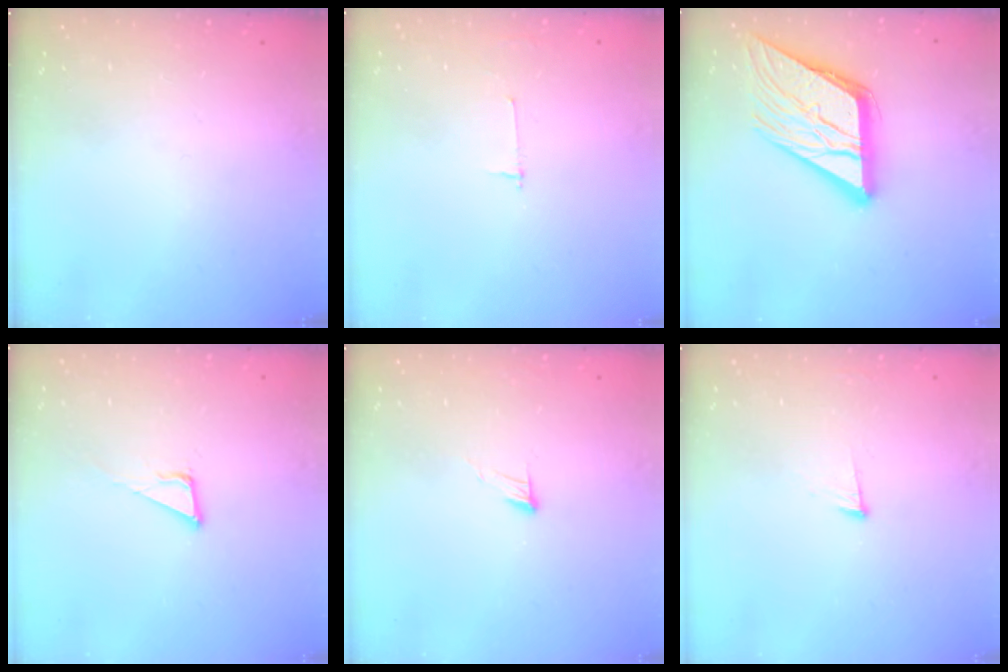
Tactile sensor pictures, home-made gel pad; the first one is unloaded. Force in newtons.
{"total": 2.7, "press": 2.7, "slide": 0.3}
{"total": 17.4, "press": 17.3, "slide": 1.3}
{"total": 4.3, "press": 4.3, "slide": 0.2}
{"total": 4.2, "press": 4.2, "slide": 0.4}
{"total": 6.5, "press": 6.4, "slide": 1.4}